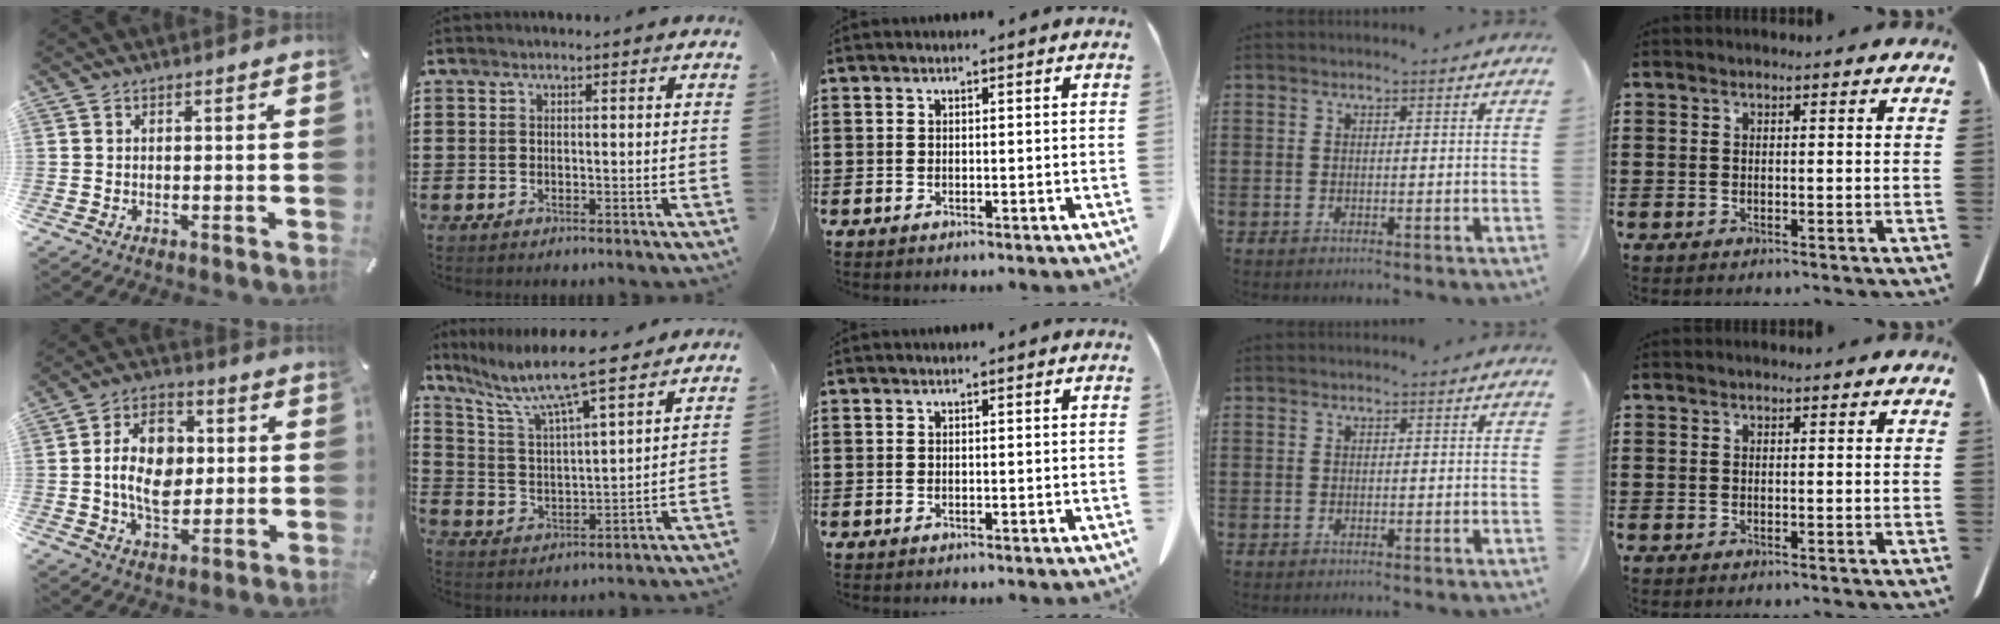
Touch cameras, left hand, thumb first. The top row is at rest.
{"thumb": {"total": 13.4, "force": [0.3, 9.5, 9.5], "torque": [-0.173, 0.010, 0.003]}, "index": {"total": 8.5, "force": [7.2, 0.4, 4.6], "torque": [-0.118, -0.041, 0.119]}}